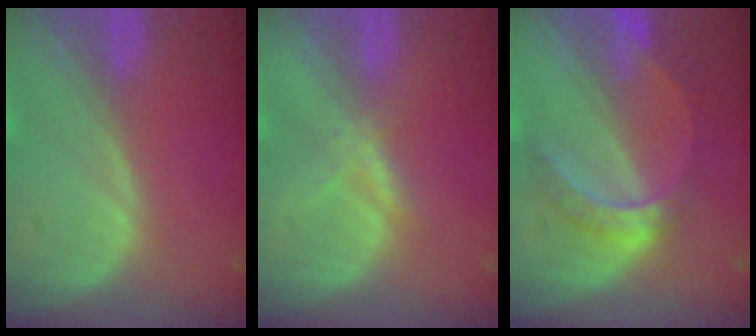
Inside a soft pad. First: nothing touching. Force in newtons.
{"total": 2.1, "press": 2.1, "slide": 0.2}
{"total": 6.2, "press": 5.5, "slide": 2.9}